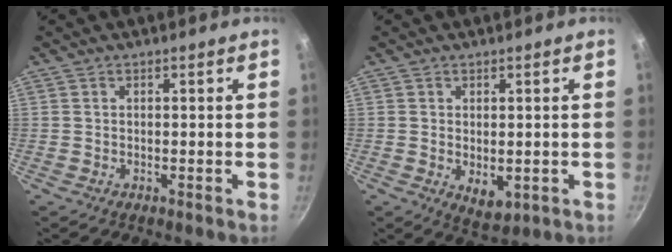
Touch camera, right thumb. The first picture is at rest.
{"total": 4.6, "force": [-0.4, 2.9, 3.6], "torque": [-0.045, -0.012, 0.003]}